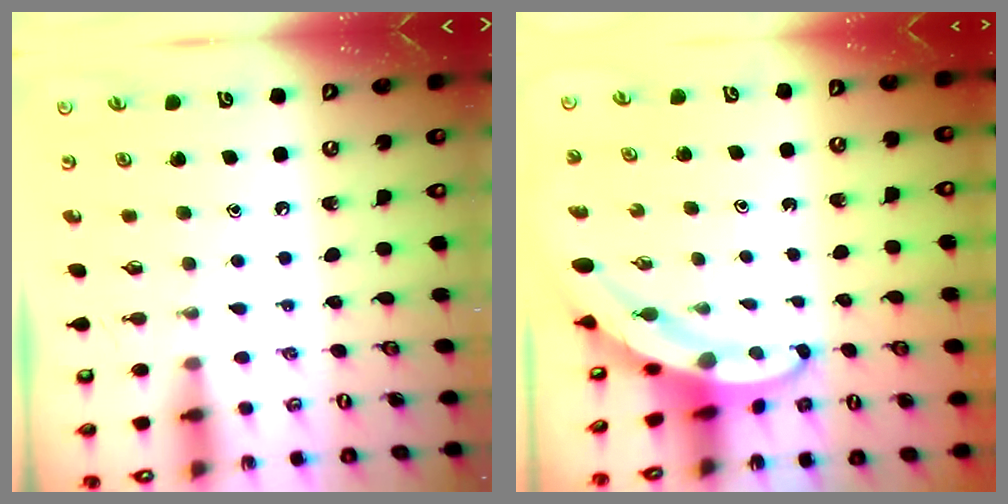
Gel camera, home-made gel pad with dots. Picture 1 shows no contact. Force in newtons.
{"total": 4.6, "press": 4.6, "slide": 0.4}